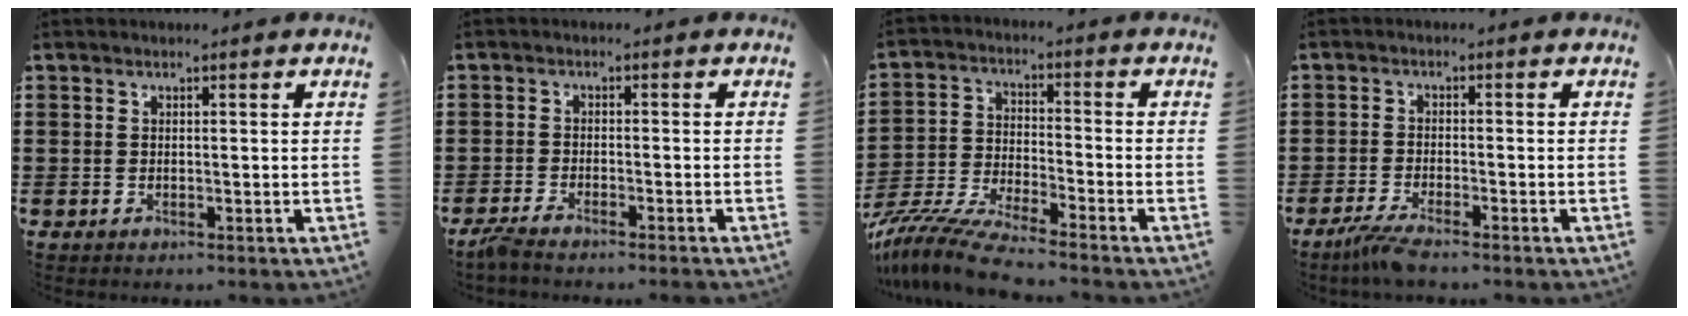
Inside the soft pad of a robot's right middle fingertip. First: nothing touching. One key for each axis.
{"total": 2.4, "fx": -2.1, "fy": -0.3, "fz": 1.2, "tx": -0.035, "ty": -0.007, "tz": -0.043}
{"total": 8.4, "fx": -7.9, "fy": 0.2, "fz": 2.9, "tx": -0.069, "ty": -0.001, "tz": -0.157}
{"total": 3.0, "fx": -2.5, "fy": -0.1, "fz": 1.7, "tx": -0.045, "ty": -0.011, "tz": -0.049}